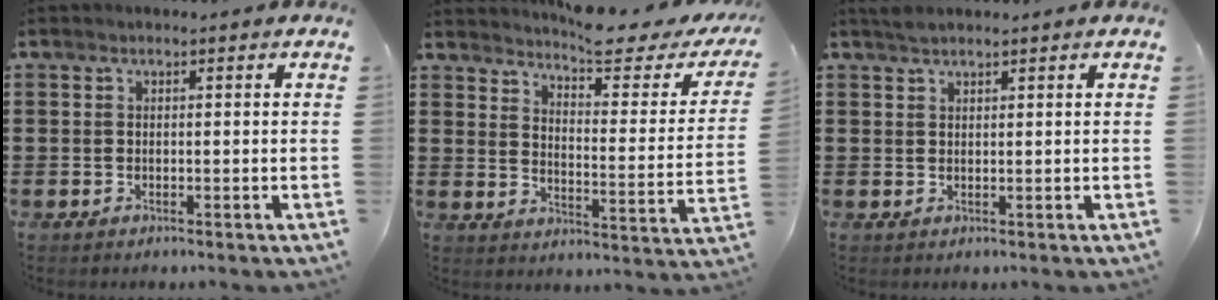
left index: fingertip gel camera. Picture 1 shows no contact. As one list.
[{"total": 6.7, "force": [6.0, 0.6, 2.9], "torque": [-0.060, -0.039, 0.099]}, {"total": 1.6, "force": [1.5, 0.3, 0.6], "torque": [-0.015, 0.000, 0.028]}]